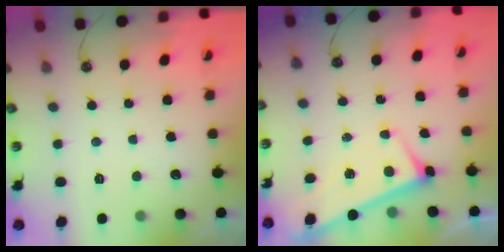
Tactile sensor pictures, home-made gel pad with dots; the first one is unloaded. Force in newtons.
{"total": 2.9, "press": 2.9, "slide": 0.1}